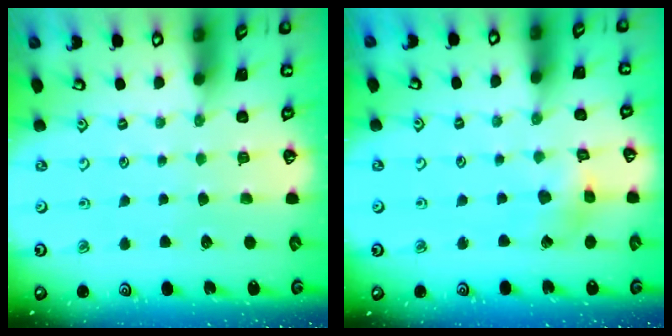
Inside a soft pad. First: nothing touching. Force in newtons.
{"total": 4.6, "press": 4.6, "slide": 0.5}